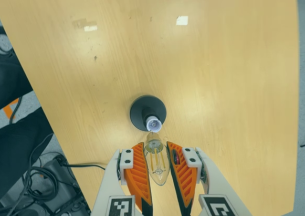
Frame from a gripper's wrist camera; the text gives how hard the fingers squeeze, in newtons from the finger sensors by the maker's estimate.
{"total": 15.5, "left": 17.4, "right": 13.6}